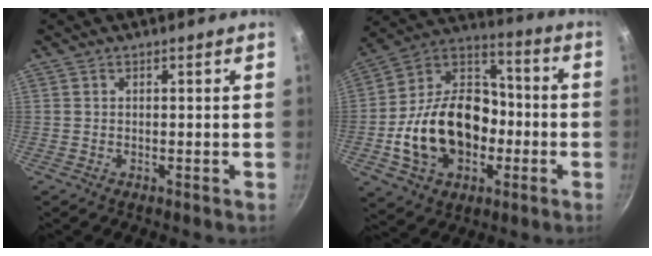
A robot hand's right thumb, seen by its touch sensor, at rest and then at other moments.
{"total": 22.6, "force": [-4.7, 16.4, 14.9], "torque": [-0.236, 0.064, -0.078]}